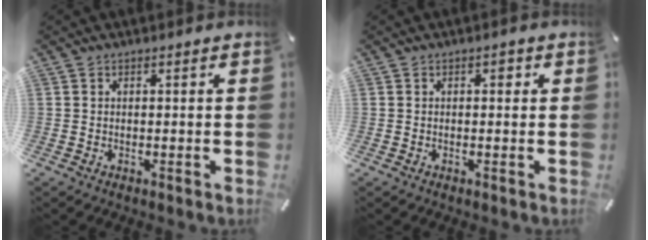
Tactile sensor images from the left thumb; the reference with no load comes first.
{"total": 1.2, "force": [0.1, 0.9, 0.8], "torque": [-0.009, 0.003, -0.001]}